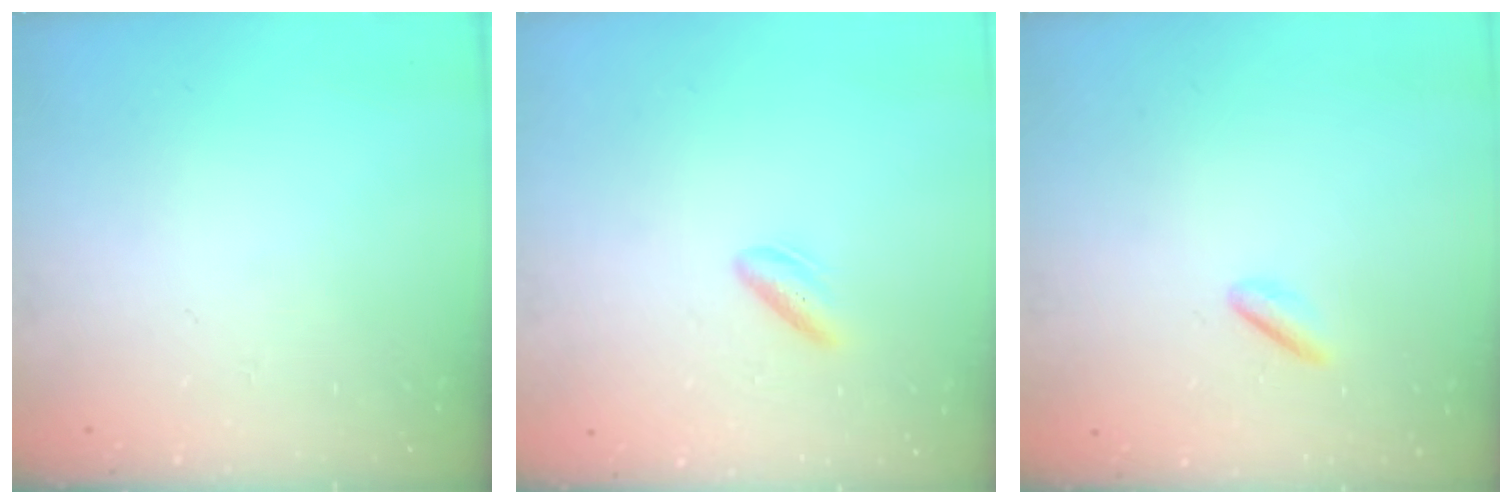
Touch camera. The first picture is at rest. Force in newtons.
{"total": 2.4, "press": 2.2, "slide": 1.1}
{"total": 1.2, "press": 0.9, "slide": 0.7}